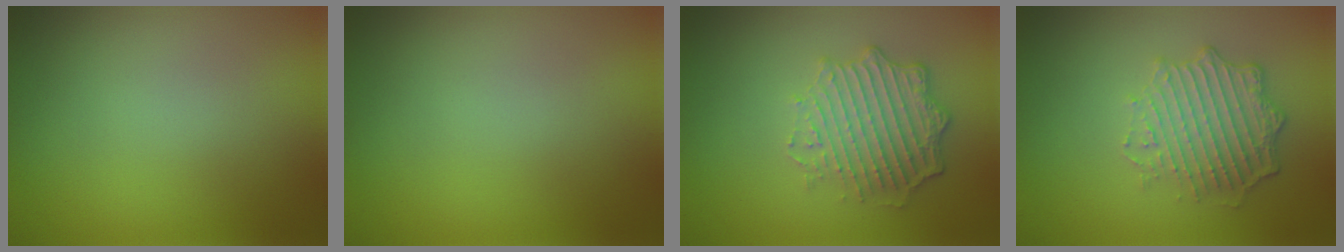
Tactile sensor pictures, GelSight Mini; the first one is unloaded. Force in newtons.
{"total": 0.0}
{"total": 4.8, "press": 3.7, "slide": 3.1}
{"total": 4.1, "press": 3.2, "slide": 2.5}